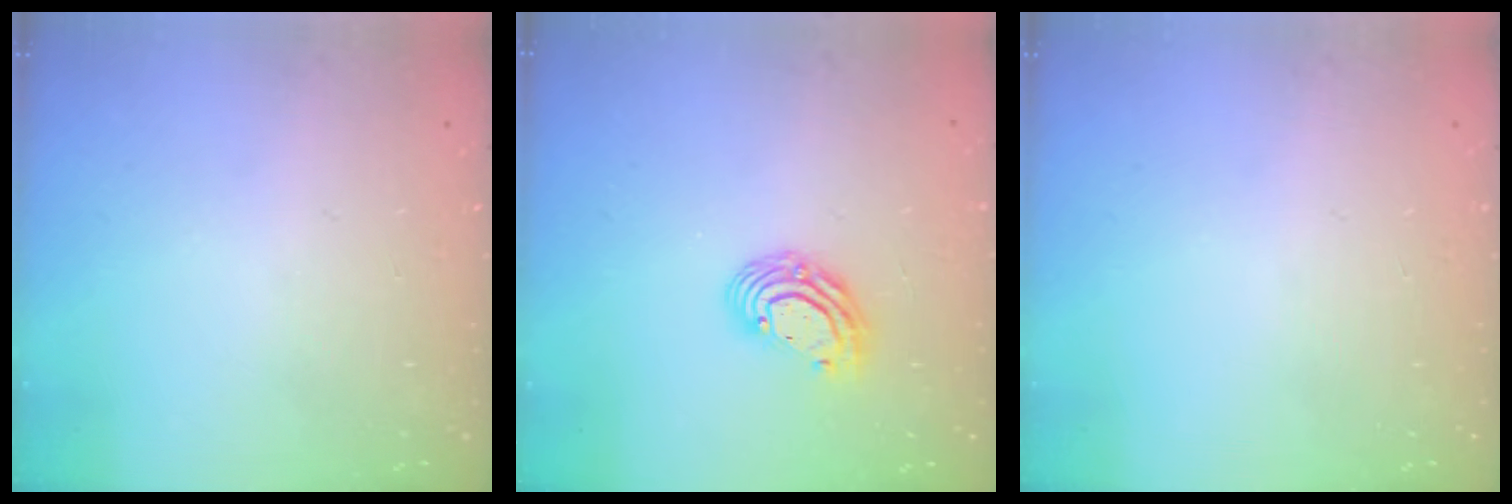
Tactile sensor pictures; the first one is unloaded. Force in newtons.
{"total": 7.6, "press": 7.6, "slide": 0.9}
{"total": 0.0}